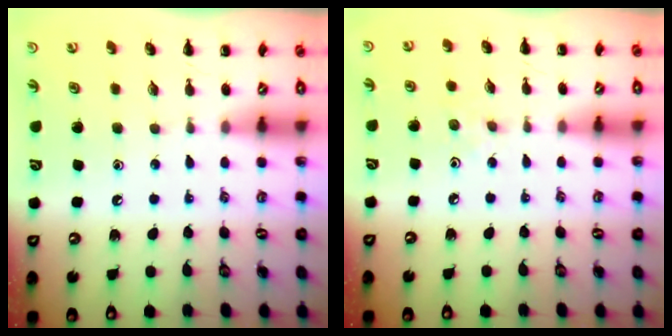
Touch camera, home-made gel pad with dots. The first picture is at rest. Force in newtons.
{"total": 2.5, "press": 2.3, "slide": 1.0}